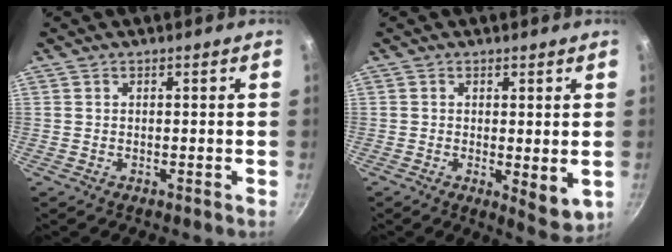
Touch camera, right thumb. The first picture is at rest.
{"total": 5.9, "force": [-0.3, 2.5, 5.4], "torque": [-0.073, -0.015, 0.000]}